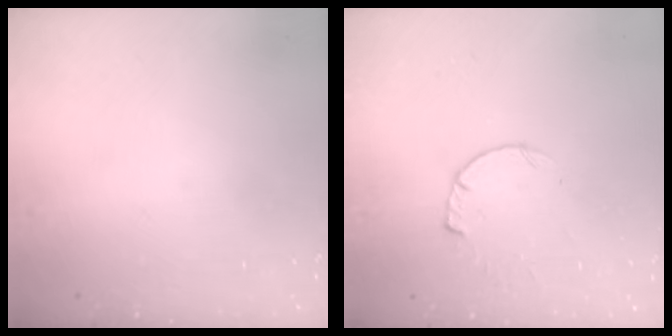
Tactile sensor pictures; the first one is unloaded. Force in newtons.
{"total": 4.1, "press": 4.0, "slide": 0.8}